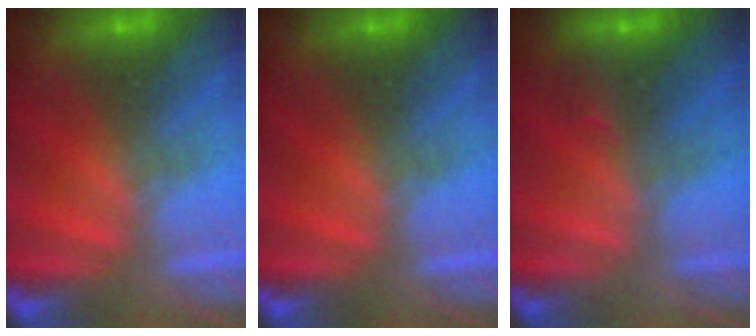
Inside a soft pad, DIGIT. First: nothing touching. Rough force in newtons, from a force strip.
{"total": 0.0}
{"total": 3.1}